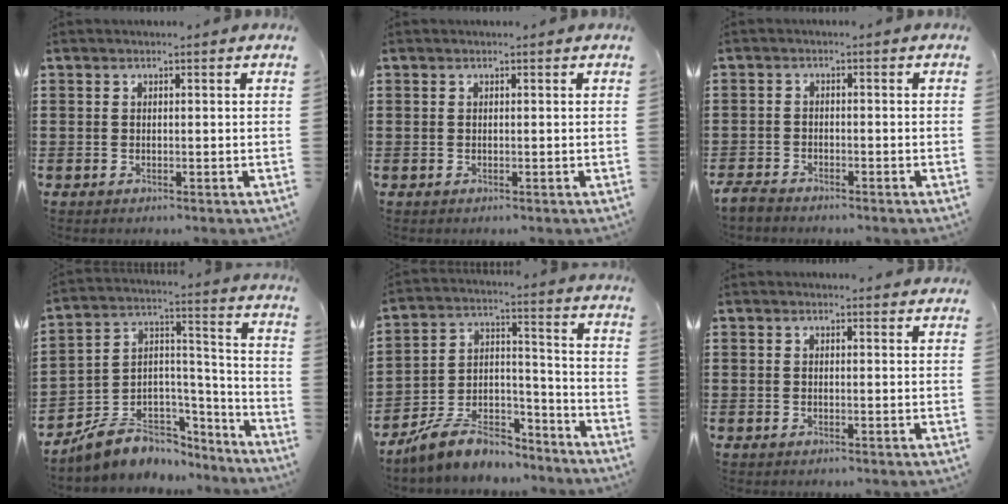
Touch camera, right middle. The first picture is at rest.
{"total": 0.0}
{"total": 2.2, "force": [-2.1, 0.5, 0.5], "torque": [-0.026, -0.002, -0.047]}
{"total": 6.7, "force": [-5.1, 4.3, 0.0], "torque": [-0.016, 0.004, -0.094]}
{"total": 8.3, "force": [-7.2, 3.5, 2.3], "torque": [-0.049, 0.026, -0.138]}
{"total": 0.7, "force": [0.7, 0.1, 0.1], "torque": [0.003, -0.005, 0.012]}